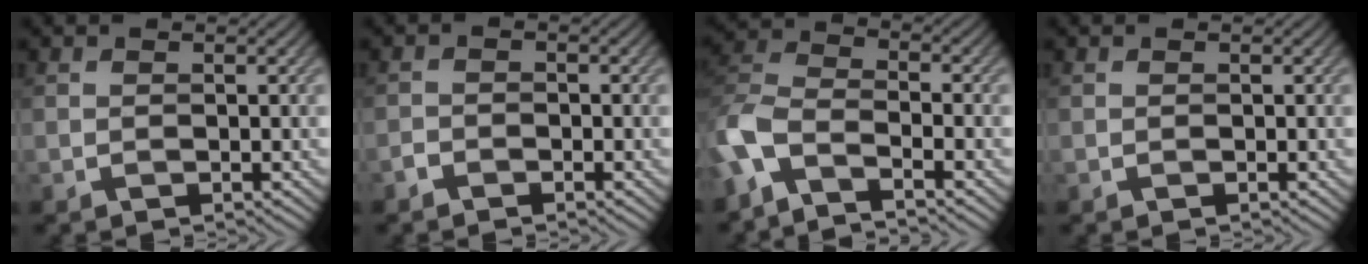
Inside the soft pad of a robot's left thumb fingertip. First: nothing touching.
{"total": 1.3, "force": [-1.1, 0.6, 0.3], "torque": [-0.006, 0.002, -0.025]}
{"total": 7.5, "force": [-4.9, 2.8, 4.9], "torque": [-0.119, -0.004, -0.115]}
{"total": 0.0}